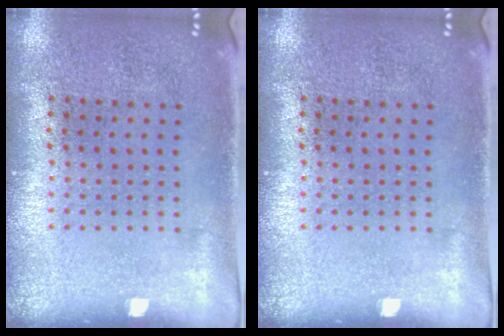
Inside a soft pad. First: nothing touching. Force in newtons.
{"total": 0.0}